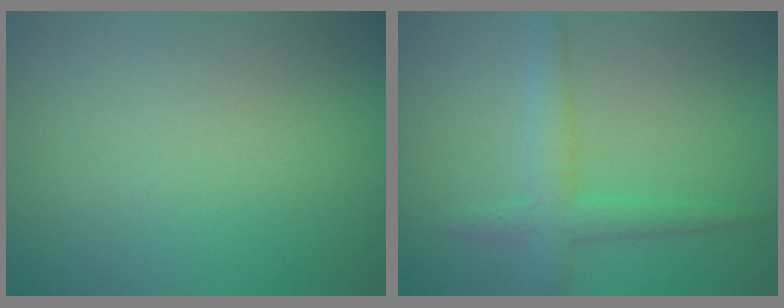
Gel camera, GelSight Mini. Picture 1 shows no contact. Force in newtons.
{"total": 2.9, "press": 2.9, "slide": 0.1}